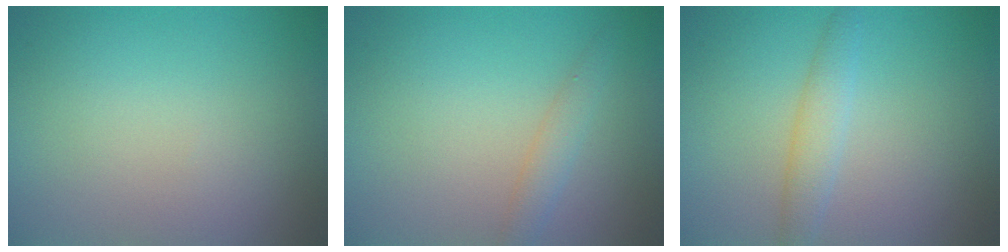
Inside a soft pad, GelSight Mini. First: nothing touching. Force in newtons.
{"total": 1.7, "press": 1.7, "slide": 0.1}
{"total": 2.3, "press": 2.3, "slide": 0.1}